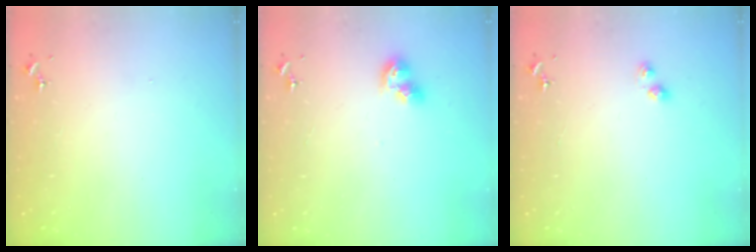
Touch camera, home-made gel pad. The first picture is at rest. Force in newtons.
{"total": 9.0, "press": 8.9, "slide": 1.0}
{"total": 3.0, "press": 3.0, "slide": 0.4}